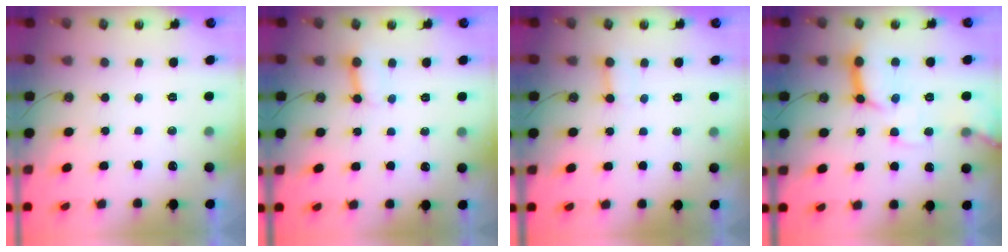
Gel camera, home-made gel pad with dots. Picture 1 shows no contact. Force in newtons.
{"total": 2.9, "press": 2.9, "slide": 0.2}
{"total": 2.5, "press": 2.5, "slide": 0.4}
{"total": 14.3, "press": 14.2, "slide": 1.5}